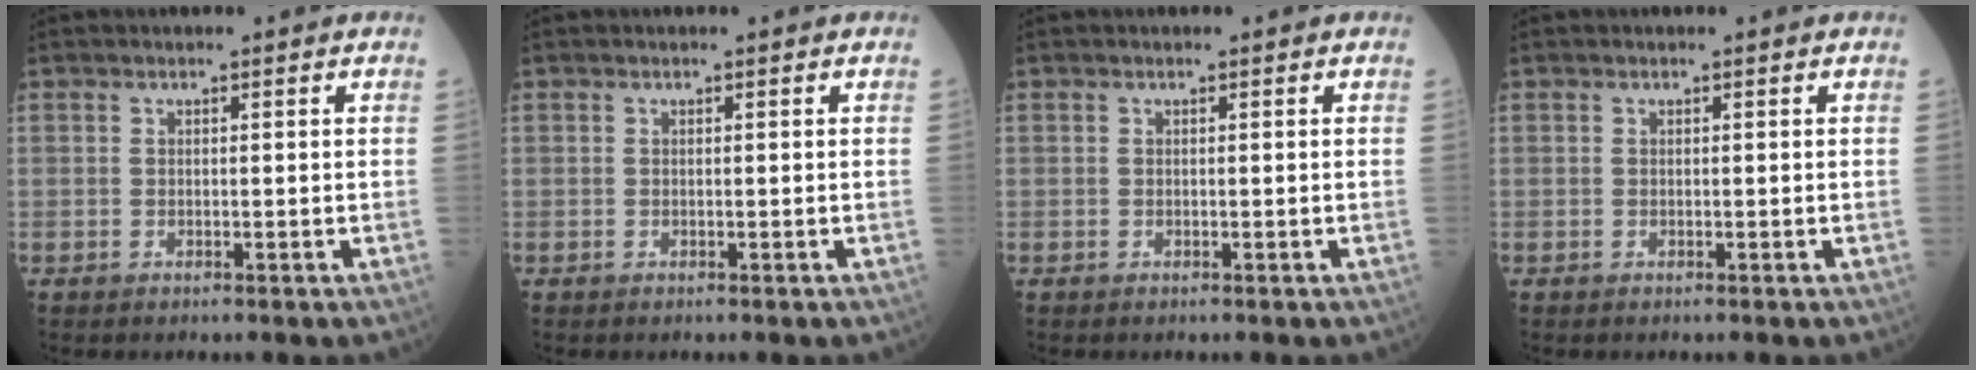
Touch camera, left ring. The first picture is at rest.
{"total": 0.0}
{"total": 0.0}
{"total": 0.0}